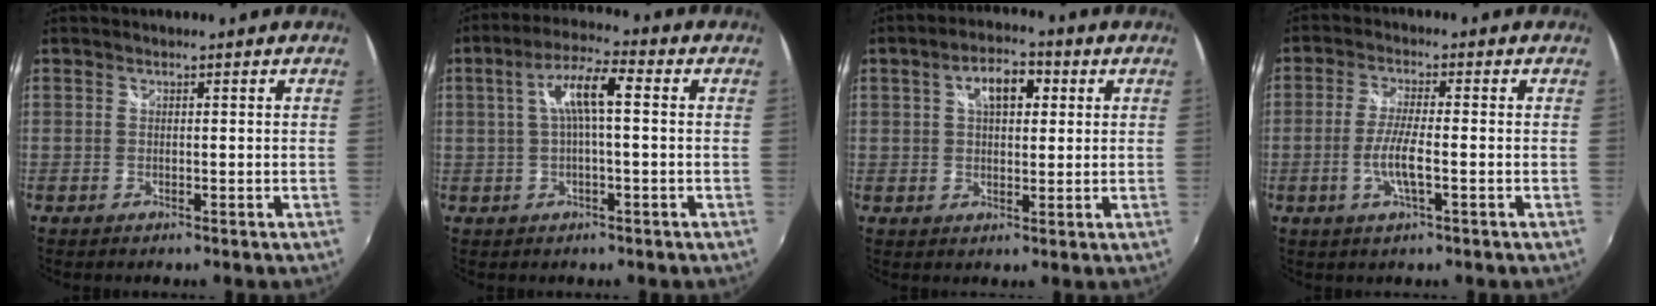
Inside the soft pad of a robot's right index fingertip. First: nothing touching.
{"total": 7.4, "force": [0.8, 1.4, 7.3], "torque": [-0.138, 0.015, 0.016]}
{"total": 7.0, "force": [2.3, 3.8, 5.5], "torque": [-0.092, 0.020, 0.036]}
{"total": 5.6, "force": [-1.7, 0.8, 5.3], "torque": [-0.110, -0.006, -0.032]}